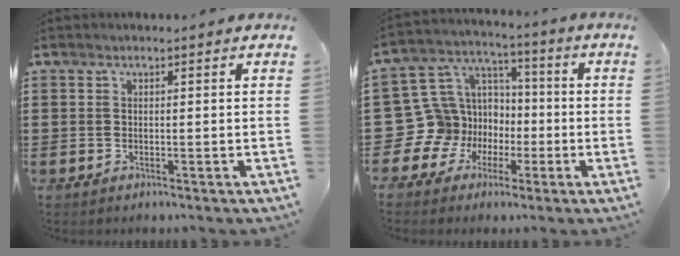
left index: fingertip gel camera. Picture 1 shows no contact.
{"total": 12.3, "force": [-3.0, 11.8, 2.2], "torque": [-0.112, 0.001, -0.036]}